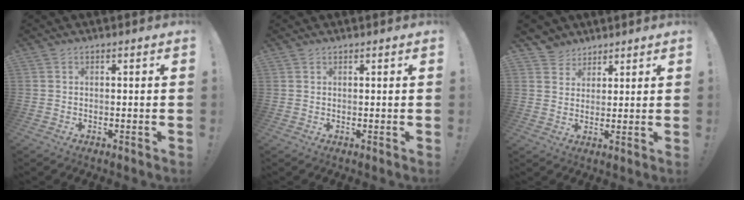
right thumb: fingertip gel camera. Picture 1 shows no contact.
{"total": 0.5, "force": [0.4, 0.2, 0.1], "torque": [0.001, -0.002, 0.008]}
{"total": 4.8, "force": [3.3, 3.4, -0.1], "torque": [-0.001, -0.028, 0.065]}